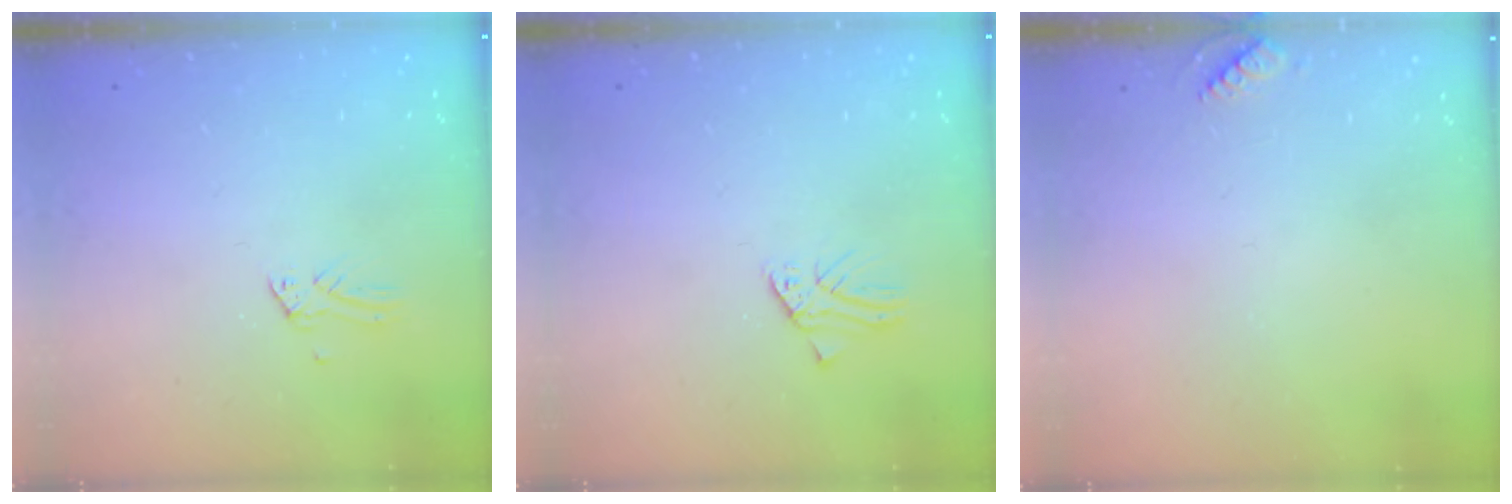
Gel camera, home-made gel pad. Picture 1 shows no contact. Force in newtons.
{"total": 0.7, "press": 0.7, "slide": 0.1}
{"total": 4.3, "press": 4.3, "slide": 0.6}